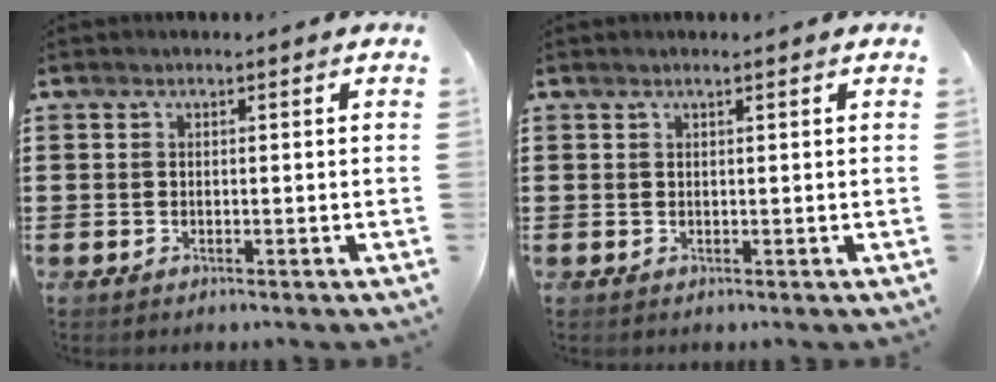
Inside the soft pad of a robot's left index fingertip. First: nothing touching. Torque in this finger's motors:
{"motor_torque": [0.34, 0.37, 0.01, 0.01]}